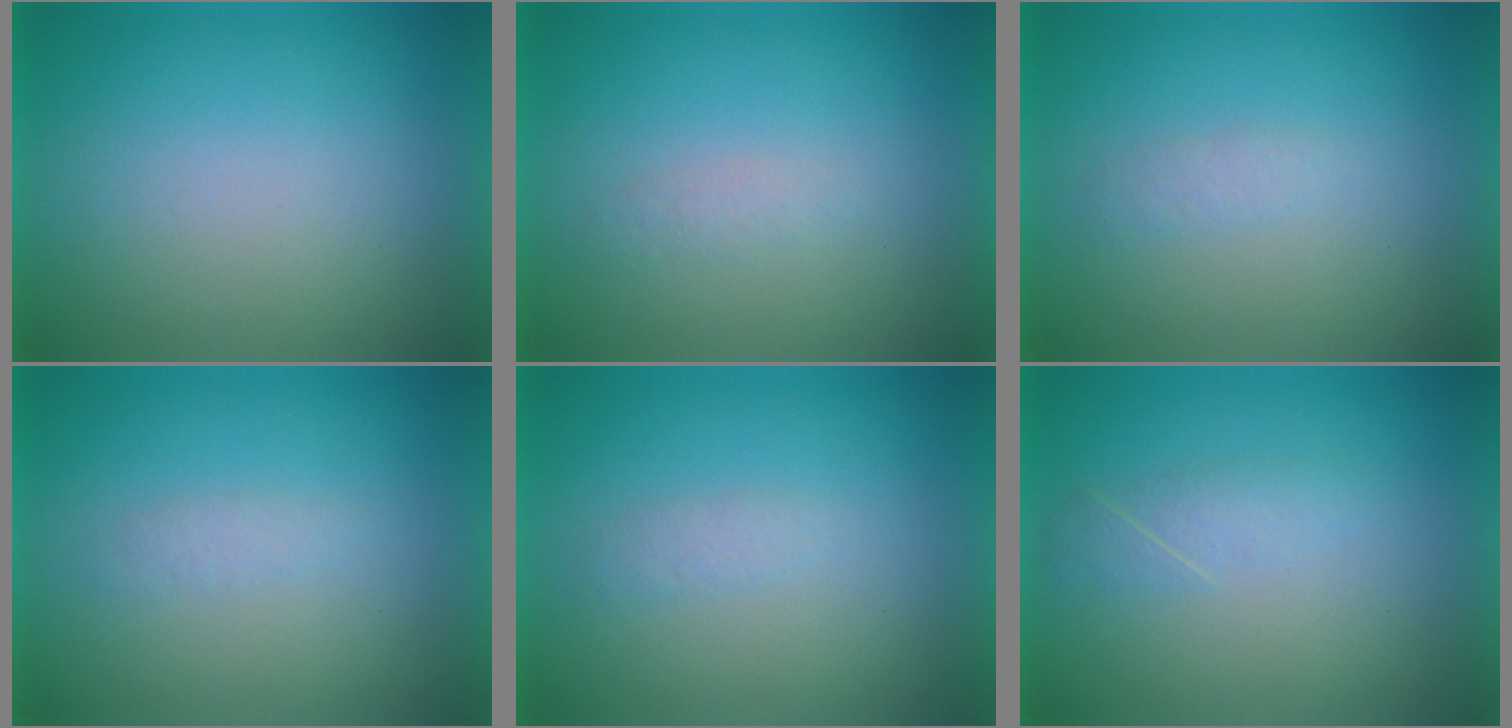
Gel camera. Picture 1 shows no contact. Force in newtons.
{"total": 1.3}
{"total": 1.5}
{"total": 1.3}
{"total": 1.4}
{"total": 2.2}